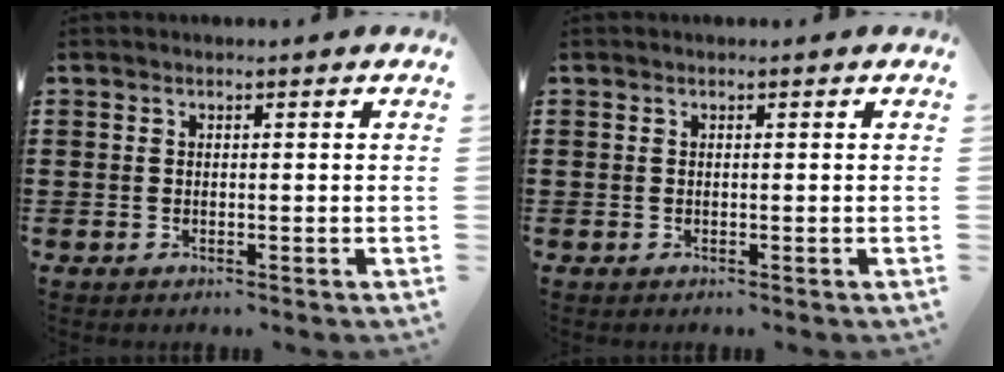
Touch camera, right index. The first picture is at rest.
{"total": 0.0}